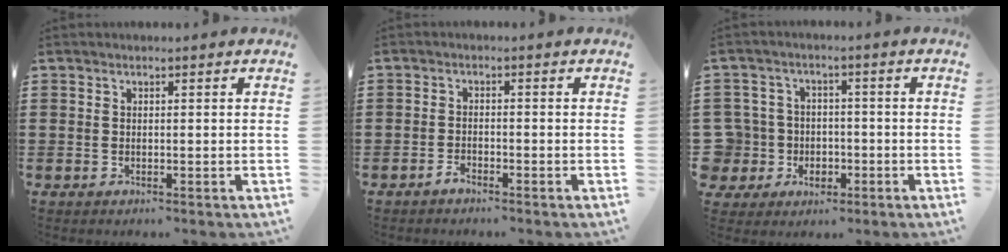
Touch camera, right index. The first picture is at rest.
{"total": 1.4, "force": [-1.3, 0.4, 0.5], "torque": [-0.012, -0.003, -0.025]}
{"total": 6.0, "force": [-1.4, 5.7, 1.0], "torque": [-0.061, 0.006, -0.028]}